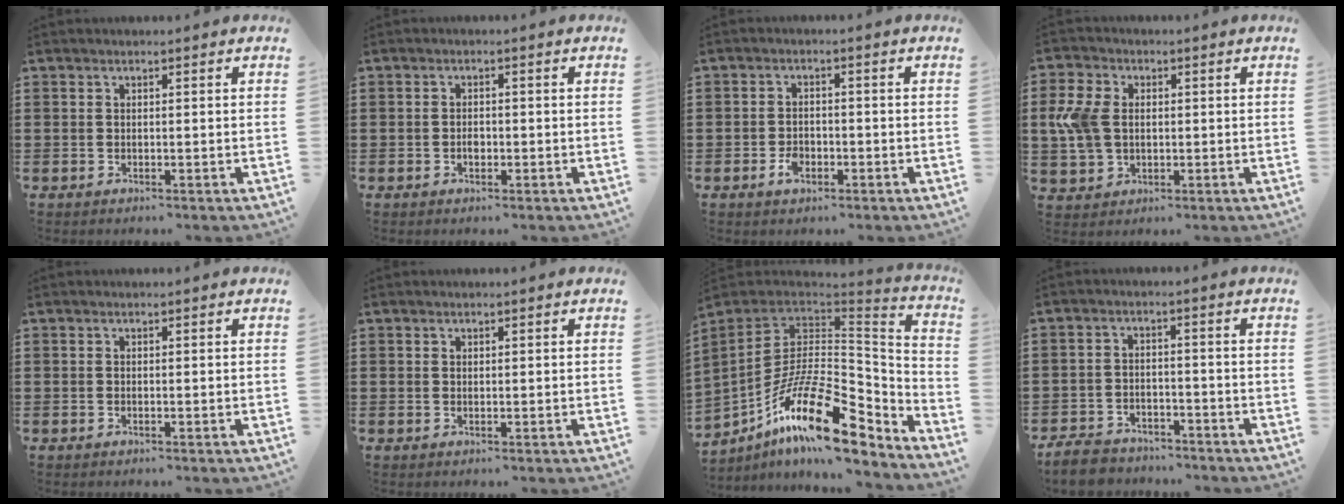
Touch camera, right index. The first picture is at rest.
{"total": 1.4, "force": [-0.5, 0.8, 1.0], "torque": [-0.021, 0.000, -0.009]}
{"total": 2.6, "force": [-1.3, 1.5, 1.7], "torque": [-0.039, -0.001, -0.025]}
{"total": 7.5, "force": [0.6, 5.3, 5.2], "torque": [-0.151, 0.004, 0.002]}
{"total": 0.0}
{"total": 0.5, "force": [0.4, 0.4, 0.1], "torque": [-0.003, 0.002, 0.008]}
{"total": 22.6, "force": [-11.3, 8.5, 17.6], "torque": [-0.335, 0.029, -0.201]}
{"total": 4.4, "force": [-4.2, 1.2, 0.8], "torque": [-0.028, 0.004, -0.087]}